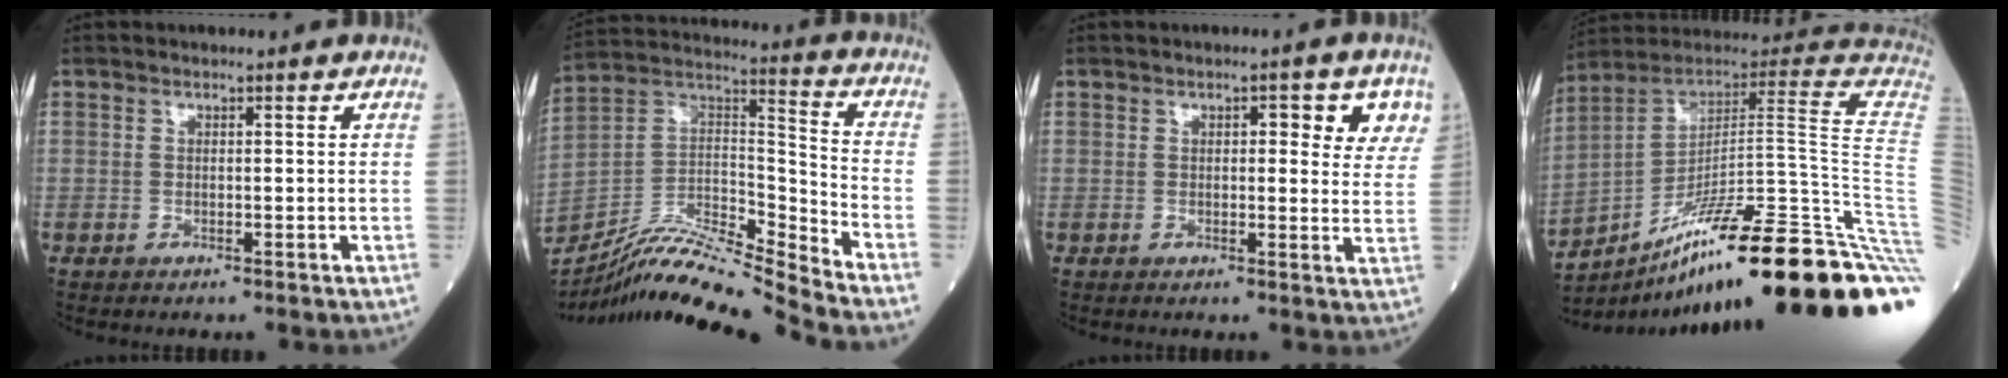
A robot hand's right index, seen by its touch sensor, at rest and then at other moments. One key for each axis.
{"total": 16.7, "fx": -15.9, "fy": -1.6, "fz": 4.9, "tx": -0.079, "ty": 0.036, "tz": -0.289}
{"total": 5.7, "fx": 2.5, "fy": 2.2, "fz": 4.7, "tx": -0.041, "ty": 0.004, "tz": 0.023}
{"total": 32.1, "fx": -16.2, "fy": -1.3, "fz": 27.7, "tx": -0.229, "ty": 0.022, "tz": -0.255}